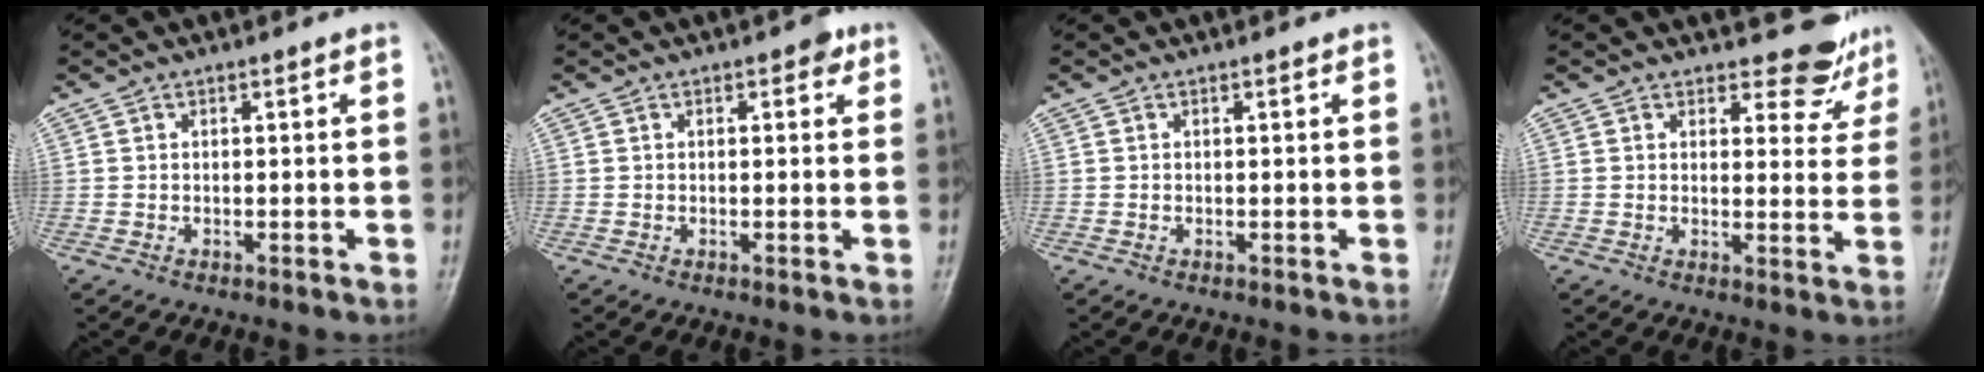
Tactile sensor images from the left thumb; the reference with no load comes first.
{"total": 1.7, "force": [0.8, 1.1, 1.0], "torque": [0.000, 0.001, 0.006]}
{"total": 0.0}
{"total": 6.7, "force": [6.0, 3.0, 0.8], "torque": [0.020, -0.049, 0.062]}